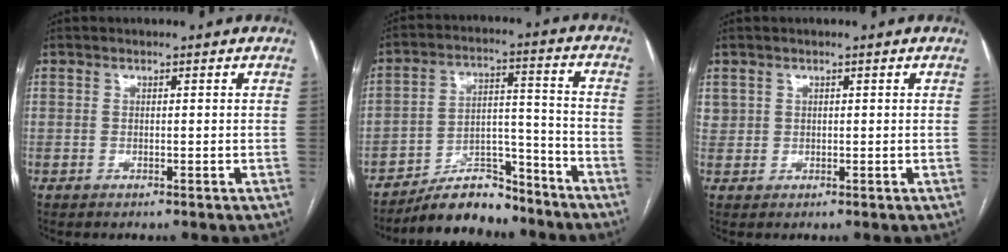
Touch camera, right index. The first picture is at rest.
{"total": 10.5, "force": [-9.4, 3.4, 3.2], "torque": [-0.045, 0.035, -0.159]}
{"total": 1.7, "force": [0.8, 1.5, 0.2], "torque": [0.007, 0.009, 0.013]}